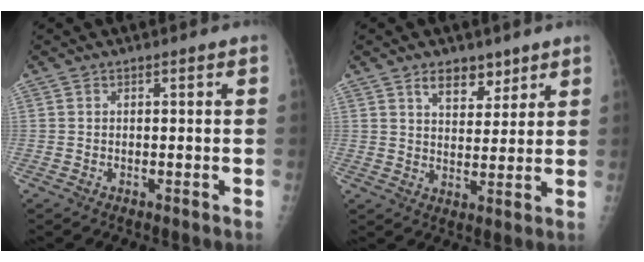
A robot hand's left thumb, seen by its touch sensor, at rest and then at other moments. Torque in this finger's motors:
{"motor_torque": [0.96, 0.46, 0.40, -0.20, 0.15]}